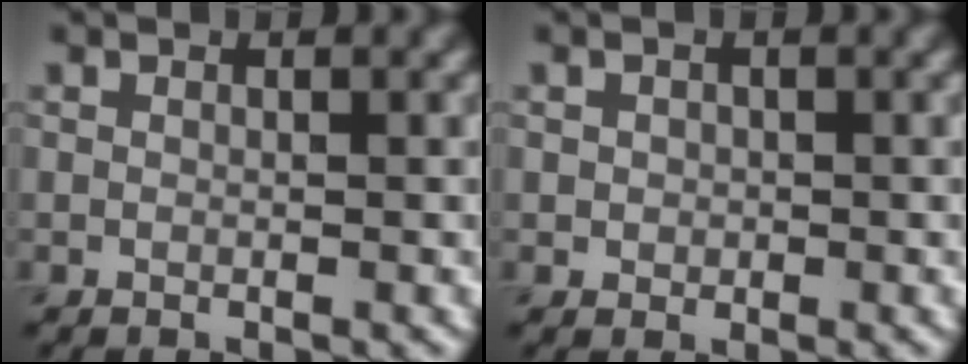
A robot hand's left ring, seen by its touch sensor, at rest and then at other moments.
{"total": 0.9, "force": [0.1, 0.8, 0.3], "torque": [0.000, -0.003, 0.002]}